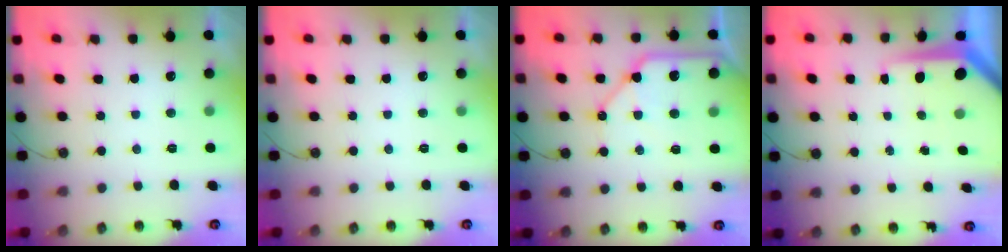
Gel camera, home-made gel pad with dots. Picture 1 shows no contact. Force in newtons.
{"total": 0.0}
{"total": 11.2, "press": 11.1, "slide": 1.5}
{"total": 7.2, "press": 7.2, "slide": 0.5}